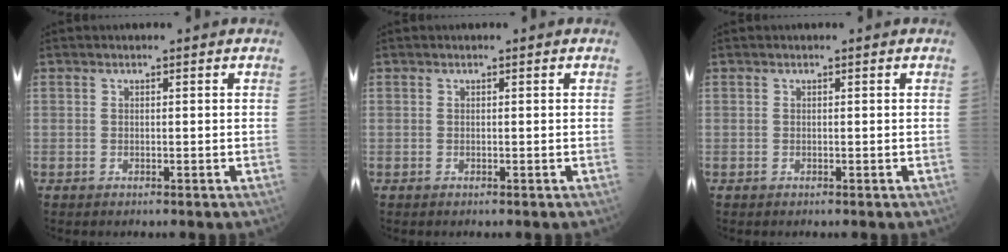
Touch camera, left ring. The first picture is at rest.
{"total": 0.0}
{"total": 0.0}